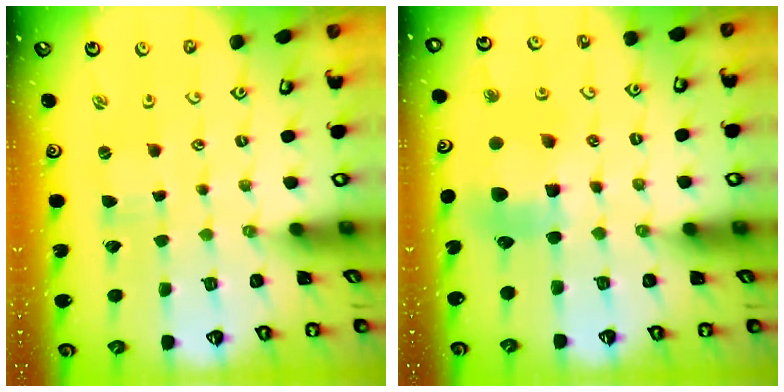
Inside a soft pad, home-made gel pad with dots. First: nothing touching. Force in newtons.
{"total": 10.0, "press": 9.9, "slide": 1.3}